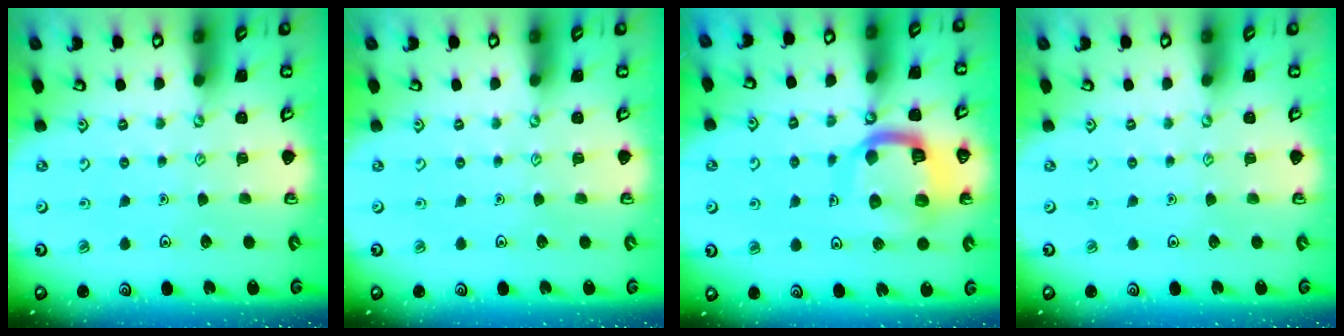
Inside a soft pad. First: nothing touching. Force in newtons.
{"total": 0.0}
{"total": 14.5, "press": 14.4, "slide": 1.5}
{"total": 0.0}